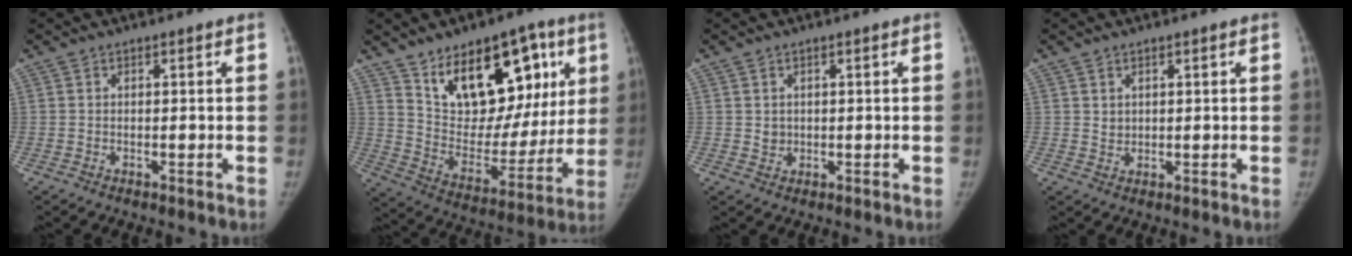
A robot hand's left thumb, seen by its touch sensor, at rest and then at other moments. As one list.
[{"total": 23.9, "force": [11.5, 13.0, 16.4], "torque": [-0.187, -0.033, 0.193]}, {"total": 1.6, "force": [0.5, 1.4, 0.7], "torque": [-0.006, -0.005, 0.015]}, {"total": 1.6, "force": [1.0, 1.0, 0.8], "torque": [-0.004, -0.009, 0.022]}]